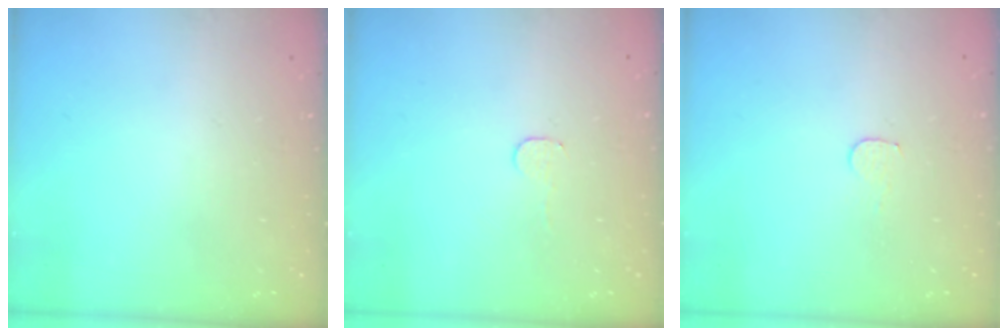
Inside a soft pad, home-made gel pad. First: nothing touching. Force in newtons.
{"total": 2.8, "press": 2.8, "slide": 0.2}
{"total": 3.5, "press": 3.5, "slide": 0.3}